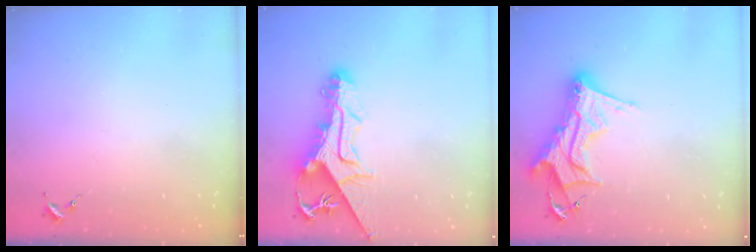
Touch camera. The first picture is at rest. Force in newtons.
{"total": 15.5, "press": 15.5, "slide": 1.3}
{"total": 15.9, "press": 15.9, "slide": 1.3}